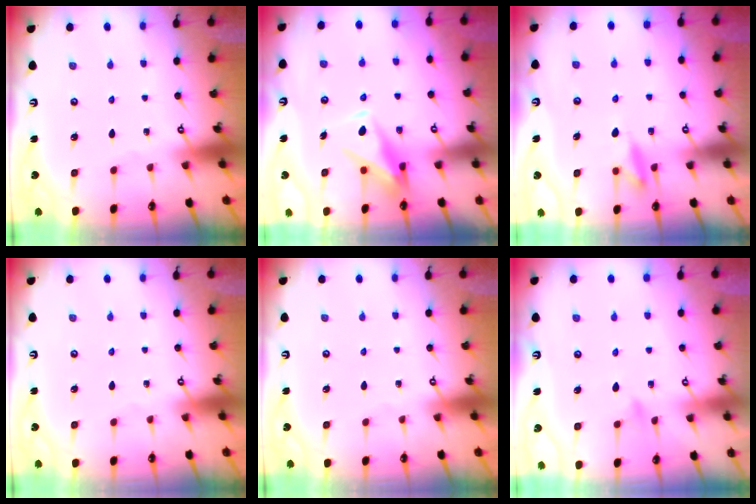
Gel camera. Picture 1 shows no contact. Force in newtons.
{"total": 8.8, "press": 8.7, "slide": 0.9}
{"total": 8.5, "press": 8.4, "slide": 1.3}
{"total": 0.0}
{"total": 0.0}
{"total": 8.5, "press": 8.5, "slide": 0.8}